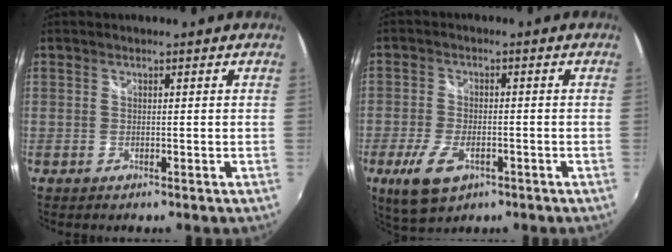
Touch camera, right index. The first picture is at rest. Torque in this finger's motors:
{"motor_torque": [0.65, -0.62, 0.39, 0.09]}